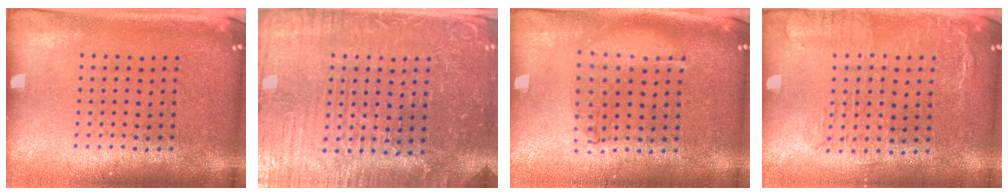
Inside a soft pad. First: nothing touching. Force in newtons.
{"total": 4.3, "press": 4.1, "slide": 1.2}
{"total": 0.9, "press": 0.9, "slide": 0.2}
{"total": 1.8, "press": 1.5, "slide": 1.1}